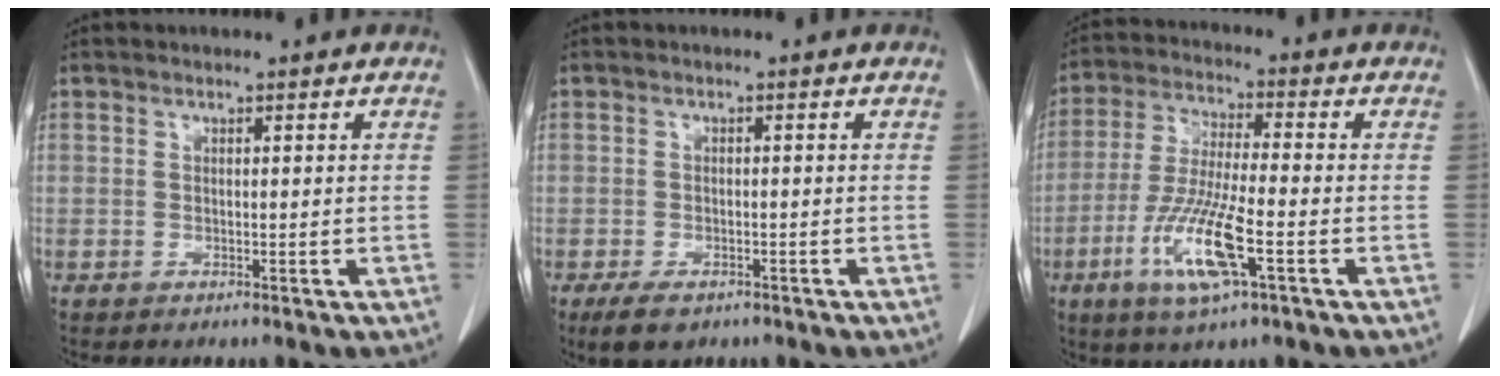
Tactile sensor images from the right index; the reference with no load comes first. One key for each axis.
{"total": 4.8, "fx": -3.1, "fy": 2.5, "fz": 2.6, "tx": -0.050, "ty": -0.005, "tz": -0.045}
{"total": 12.3, "fx": -4.8, "fy": 1.6, "fz": 11.2, "tx": -0.231, "ty": -0.020, "tz": -0.089}